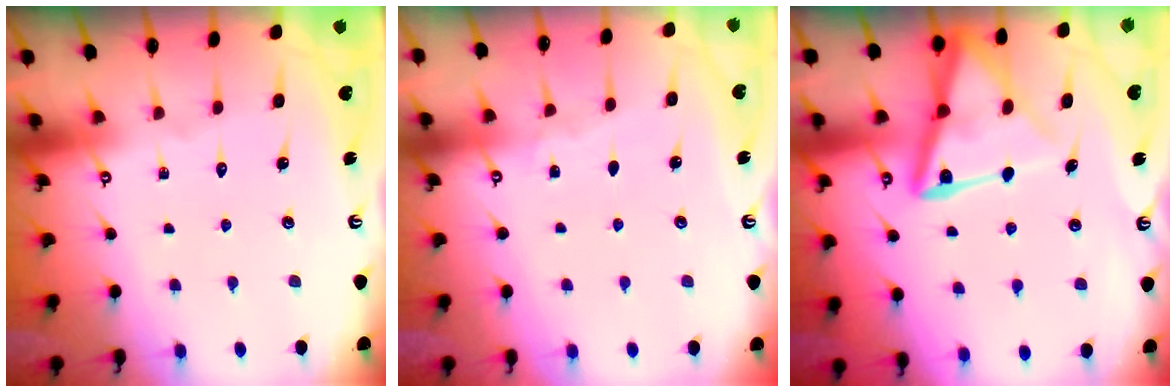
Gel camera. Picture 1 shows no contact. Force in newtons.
{"total": 2.5, "press": 2.5, "slide": 0.4}
{"total": 14.4, "press": 14.3, "slide": 1.5}